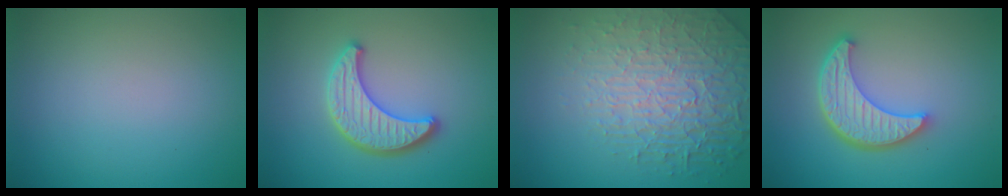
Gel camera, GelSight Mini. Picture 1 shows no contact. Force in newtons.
{"total": 3.8, "press": 3.7, "slide": 0.9}
{"total": 5.9, "press": 5.0, "slide": 3.0}
{"total": 5.8, "press": 4.4, "slide": 3.8}